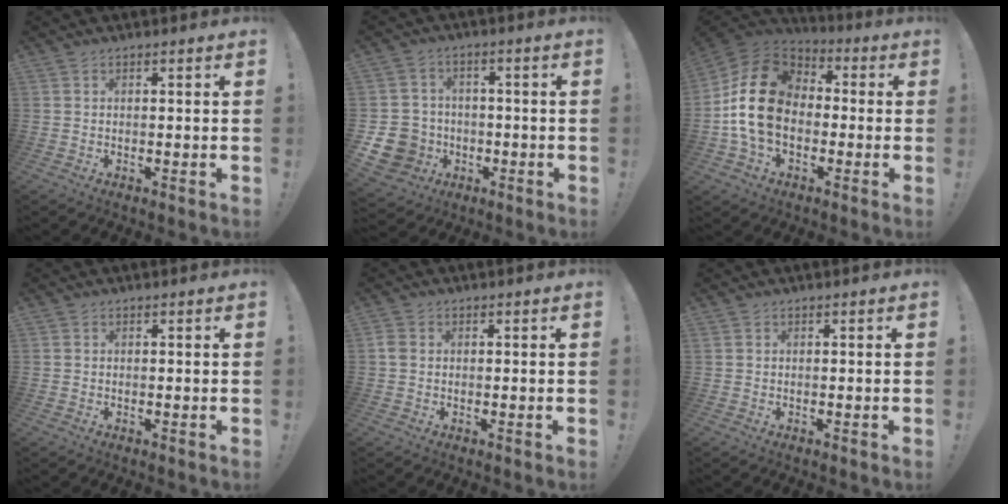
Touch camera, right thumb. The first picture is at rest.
{"total": 10.8, "force": [-3.3, 9.6, 3.7], "torque": [-0.082, 0.019, -0.055]}
{"total": 19.6, "force": [-0.2, 14.4, 13.4], "torque": [-0.249, 0.029, 0.009]}
{"total": 0.0}
{"total": 2.2, "force": [0.1, 1.7, 1.5], "torque": [-0.028, 0.006, 0.004]}
{"total": 0.0}